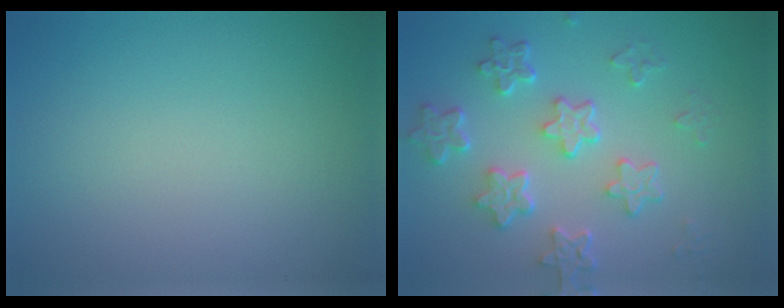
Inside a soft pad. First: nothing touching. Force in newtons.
{"total": 5.6, "press": 4.3, "slide": 3.6}